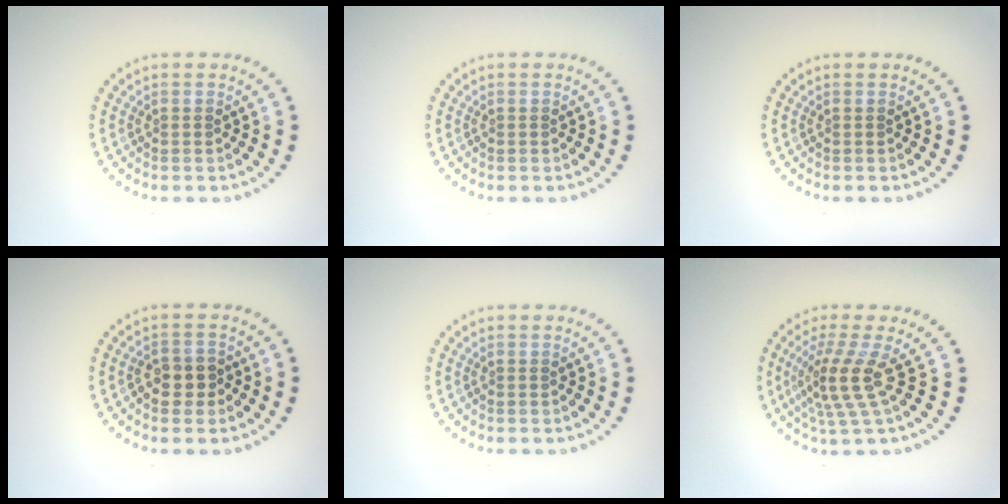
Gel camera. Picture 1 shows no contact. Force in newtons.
{"total": 0.0}
{"total": 0.0}
{"total": 2.4, "press": 2.3, "slide": 0.6}
{"total": 0.0}
{"total": 3.9, "press": 2.8, "slide": 2.7}